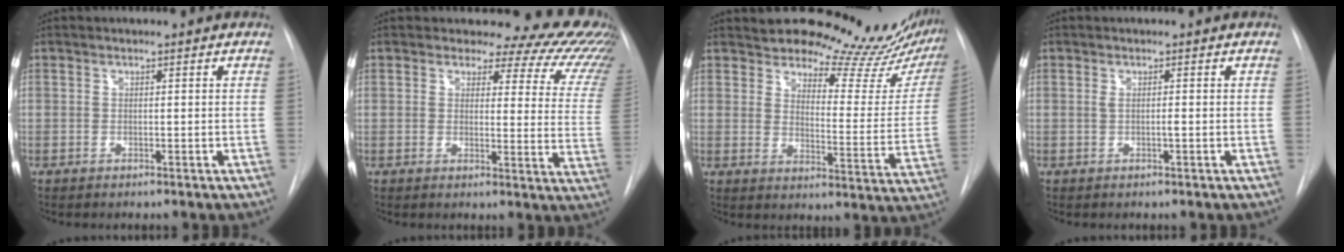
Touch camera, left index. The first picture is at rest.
{"total": 17.7, "force": [16.7, 5.0, 3.4], "torque": [-0.012, -0.109, 0.153]}
{"total": 18.5, "force": [17.6, 3.9, 4.3], "torque": [-0.037, -0.090, 0.199]}
{"total": 0.8, "force": [-0.1, -0.1, 0.8], "torque": [-0.019, 0.000, 0.001]}